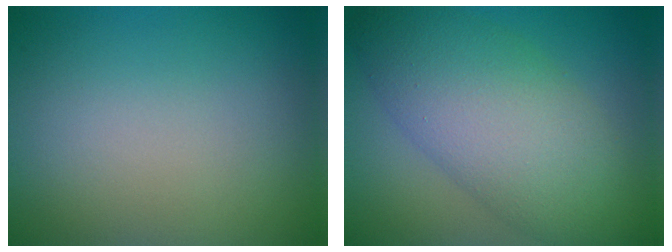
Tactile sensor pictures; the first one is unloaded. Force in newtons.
{"total": 9.5, "press": 9.5, "slide": 0.2}